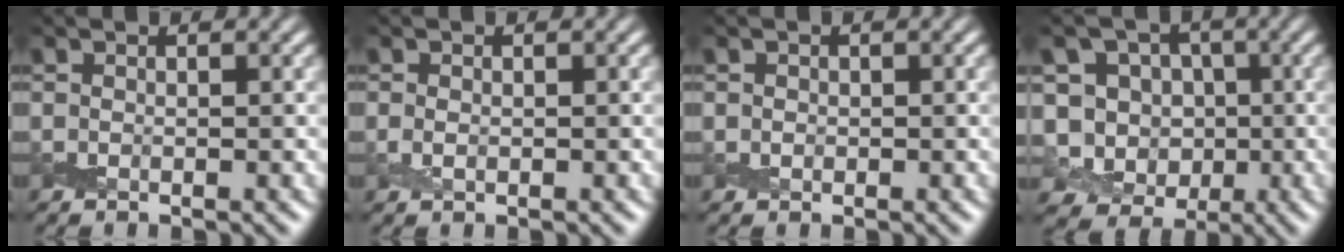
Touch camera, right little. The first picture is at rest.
{"total": 1.0, "force": [-0.2, 0.8, 0.6], "torque": [-0.017, -0.004, -0.004]}
{"total": 0.6, "force": [-0.1, 0.6, 0.1], "torque": [0.002, -0.005, -0.003]}
{"total": 7.9, "force": [-0.6, 7.1, 3.2], "torque": [-0.045, 0.004, -0.040]}